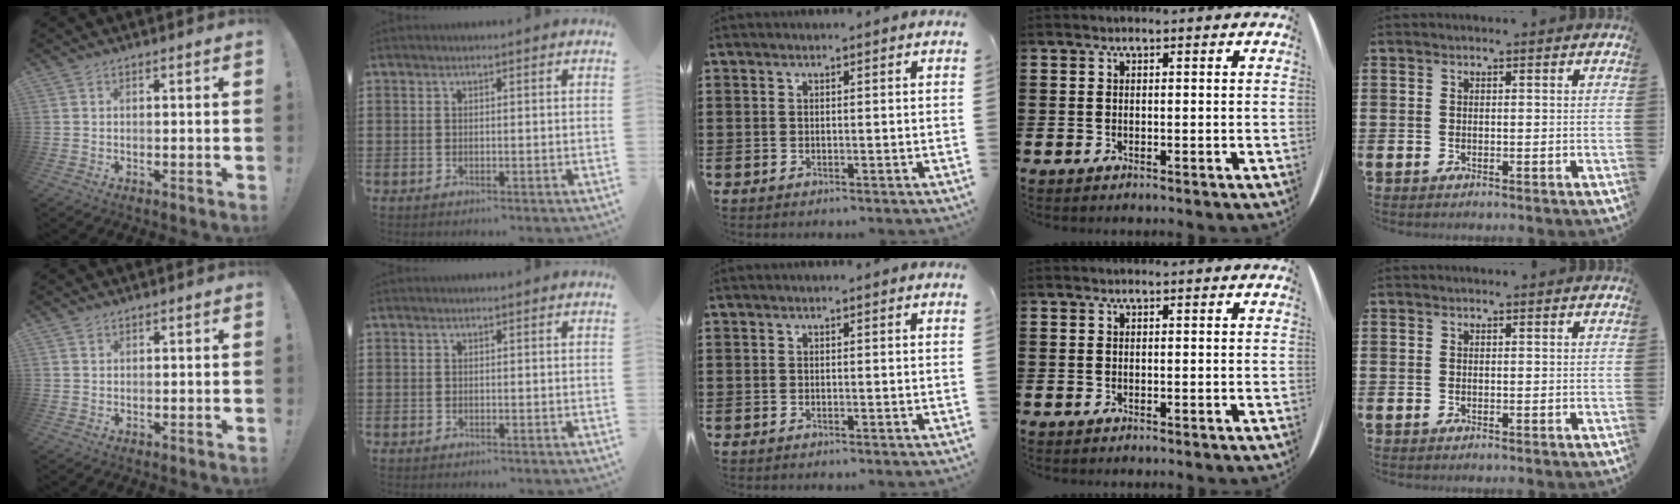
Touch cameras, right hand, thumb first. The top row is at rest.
{"thumb": {"total": 0.7, "force": [0.6, 0.4, 0.1], "torque": [0.007, -0.005, 0.010]}}